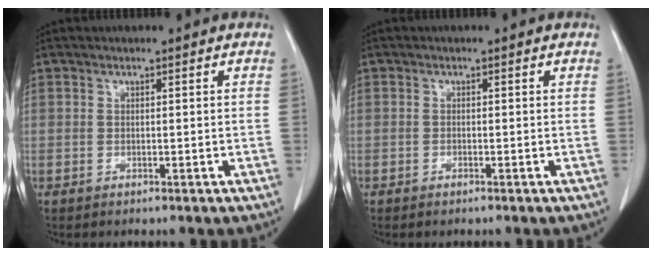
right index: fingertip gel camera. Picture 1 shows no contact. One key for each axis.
{"total": 0.6, "fx": -0.5, "fy": 0.1, "fz": 0.4, "tx": -0.008, "ty": 0.000, "tz": -0.010}